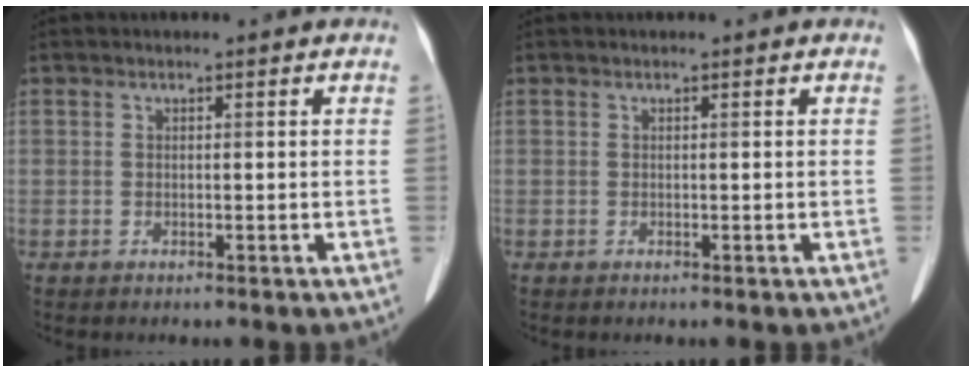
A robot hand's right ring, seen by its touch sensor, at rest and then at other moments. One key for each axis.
{"total": 0.0}